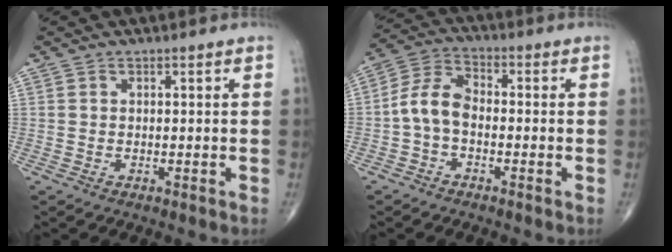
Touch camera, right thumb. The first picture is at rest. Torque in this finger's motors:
{"motor_torque": [0.22, 0.21, 0.25, -0.14, 0.11]}